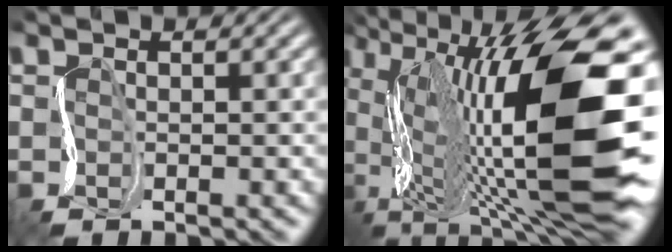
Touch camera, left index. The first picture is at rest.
{"total": 15.0, "force": [1.0, 5.4, 14.0], "torque": [-0.253, 0.030, 0.014]}